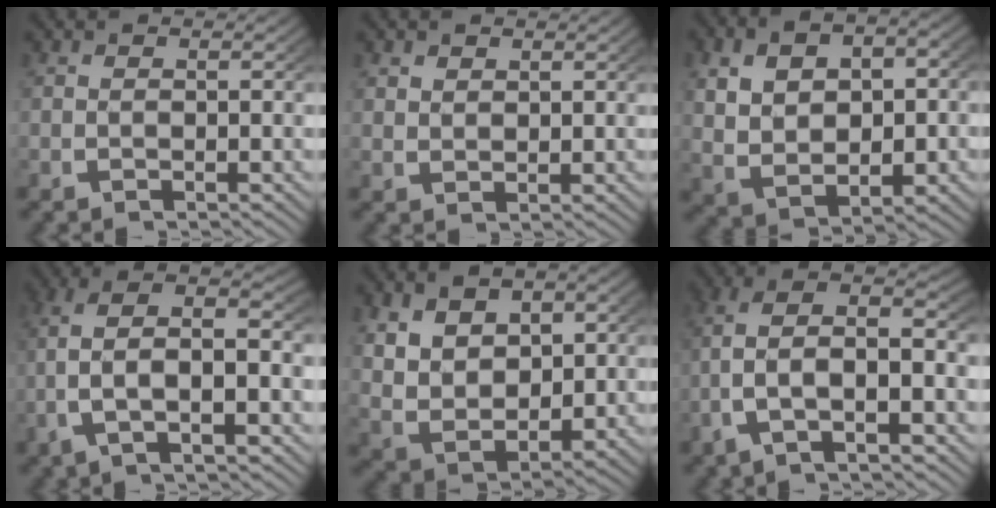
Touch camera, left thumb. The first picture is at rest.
{"total": 1.5, "force": [1.2, 0.7, 0.3], "torque": [-0.002, -0.003, 0.030]}
{"total": 8.8, "force": [-0.1, 6.4, 6.1], "torque": [-0.126, -0.033, 0.017]}
{"total": 9.5, "force": [-0.2, 5.5, 7.7], "torque": [-0.167, -0.015, -0.005]}
{"total": 10.2, "force": [-0.5, 7.6, 6.7], "torque": [-0.152, -0.049, 0.013]}
{"total": 10.4, "force": [-0.3, 6.7, 8.0], "torque": [-0.166, -0.018, -0.011]}